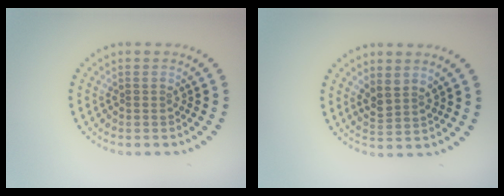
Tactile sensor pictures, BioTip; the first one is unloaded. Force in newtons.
{"total": 1.9, "press": 1.6, "slide": 1.0}